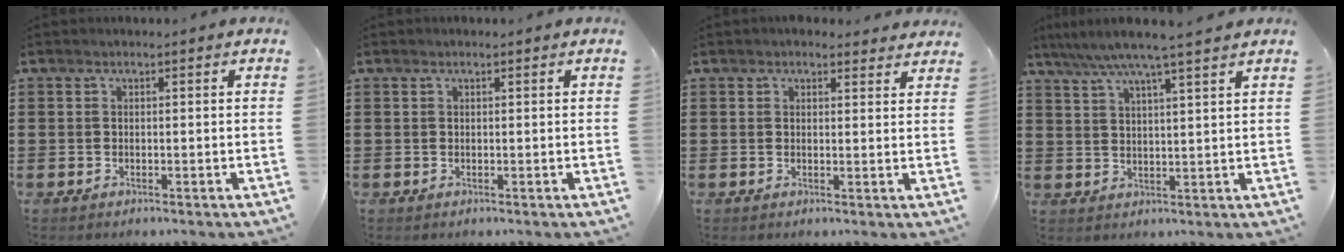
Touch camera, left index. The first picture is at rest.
{"total": 0.0}
{"total": 2.2, "force": [2.1, 0.6, 0.3], "torque": [-0.003, -0.003, 0.038]}
{"total": 5.6, "force": [4.7, -0.7, 3.1], "torque": [-0.074, -0.018, 0.080]}